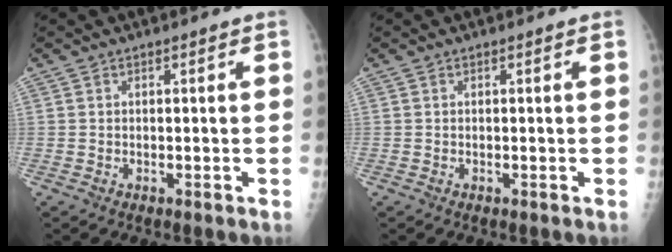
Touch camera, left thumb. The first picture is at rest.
{"total": 0.0}